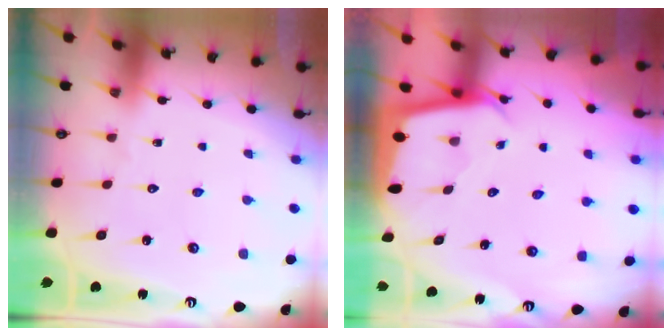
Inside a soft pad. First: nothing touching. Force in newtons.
{"total": 2.1, "press": 2.1, "slide": 0.0}